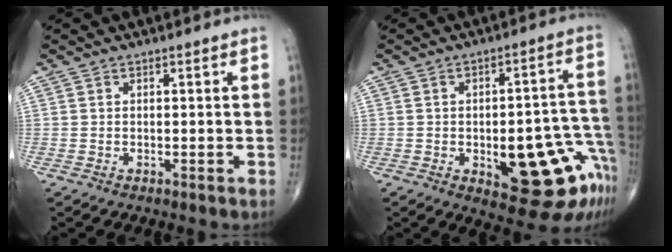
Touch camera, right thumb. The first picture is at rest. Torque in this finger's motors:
{"motor_torque": [1.82, 1.64, 0.76, -0.81, 0.27]}